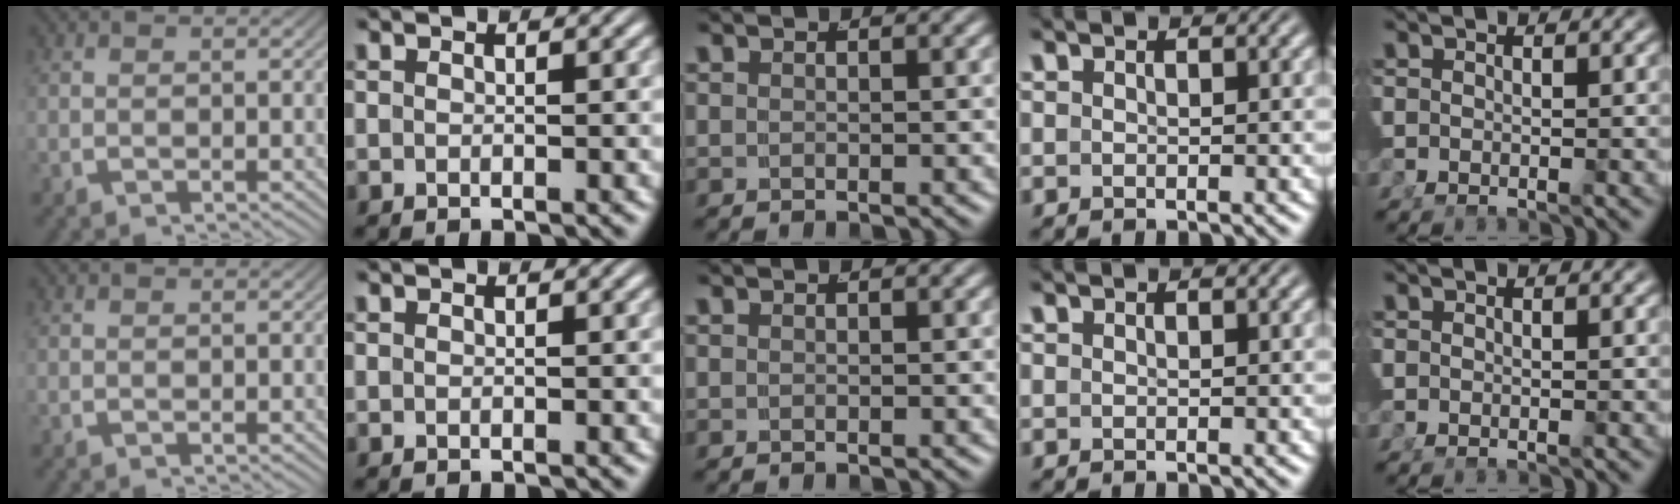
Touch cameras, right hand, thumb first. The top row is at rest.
{}